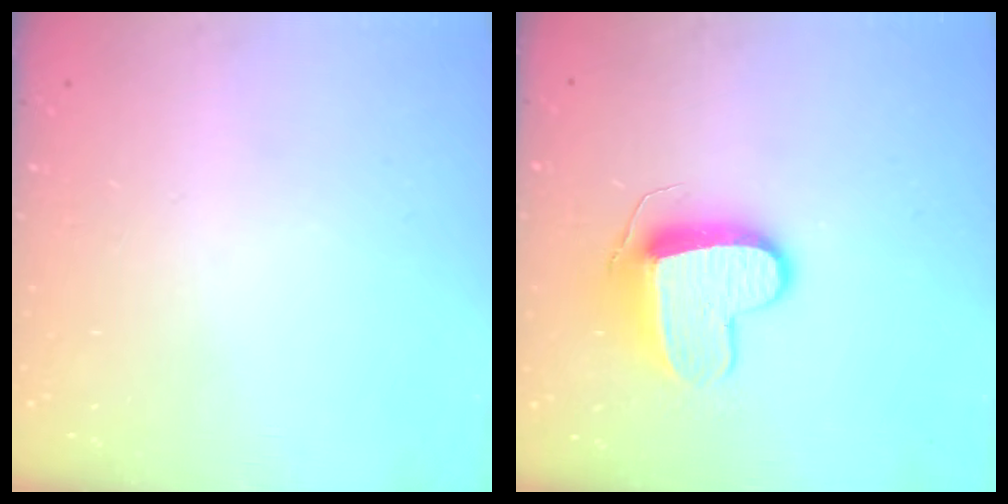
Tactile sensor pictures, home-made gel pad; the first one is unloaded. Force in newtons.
{"total": 10.6, "press": 10.6, "slide": 0.4}